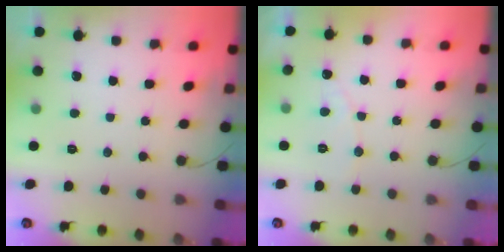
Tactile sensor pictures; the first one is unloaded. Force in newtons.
{"total": 3.8, "press": 3.8, "slide": 0.1}